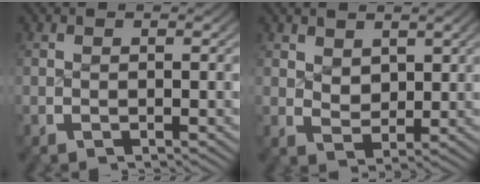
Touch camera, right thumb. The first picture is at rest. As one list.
[{"total": 2.3, "force": [1.4, 1.4, 1.1], "torque": [-0.018, -0.015, 0.036]}]